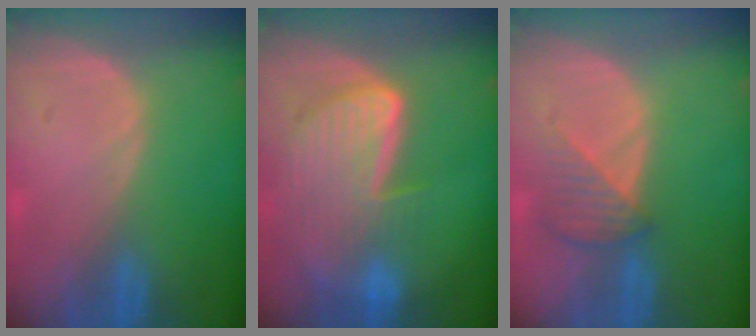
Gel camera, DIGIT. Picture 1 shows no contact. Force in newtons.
{"total": 9.2, "press": 8.1, "slide": 4.3}
{"total": 3.9, "press": 3.6, "slide": 1.5}